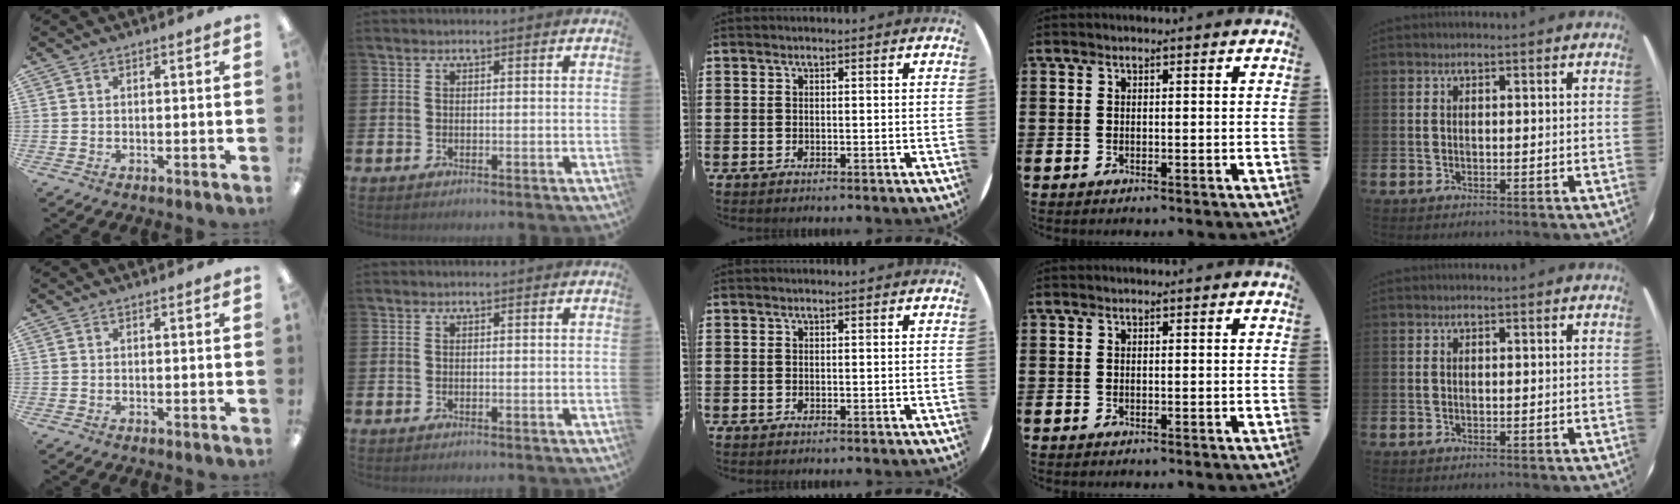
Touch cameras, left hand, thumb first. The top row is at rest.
{}